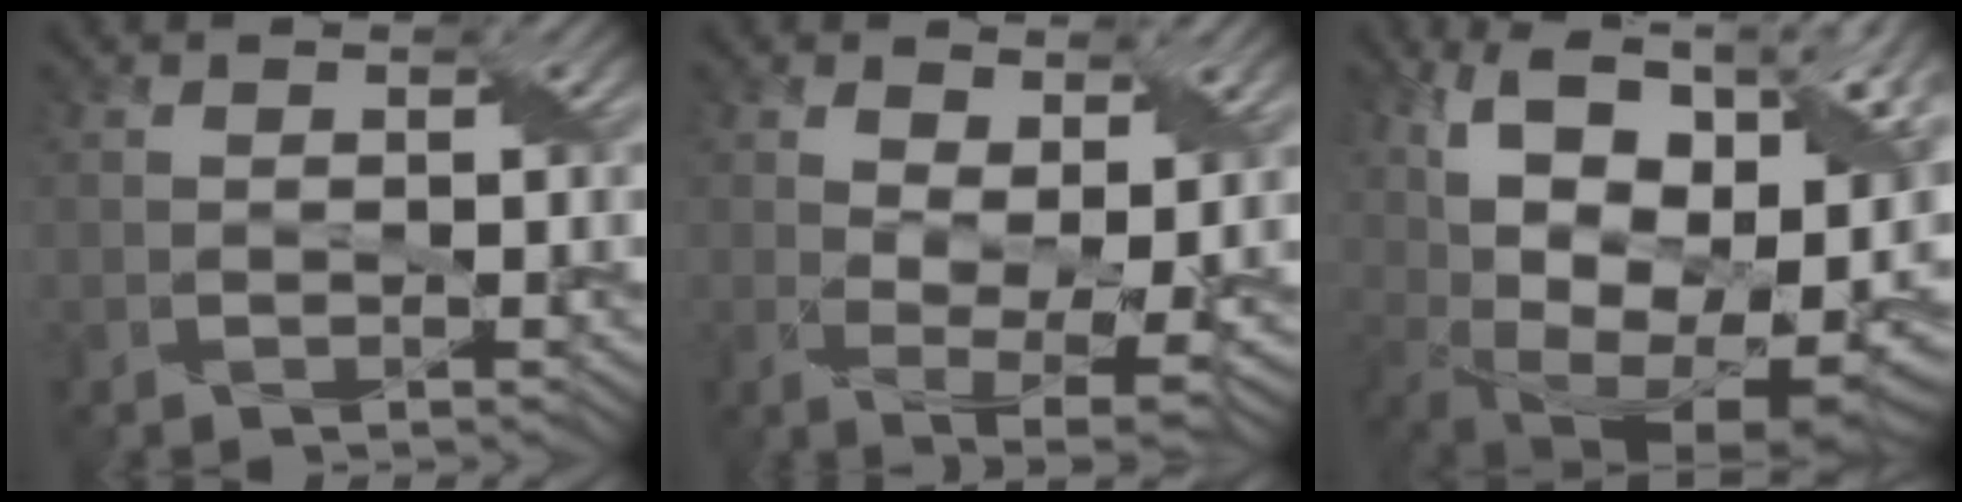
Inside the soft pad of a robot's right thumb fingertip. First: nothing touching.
{"total": 6.0, "force": [1.8, 2.3, 5.2], "torque": [-0.105, -0.008, 0.036]}
{"total": 20.4, "force": [4.5, 11.2, 16.5], "torque": [-0.260, 0.047, 0.109]}